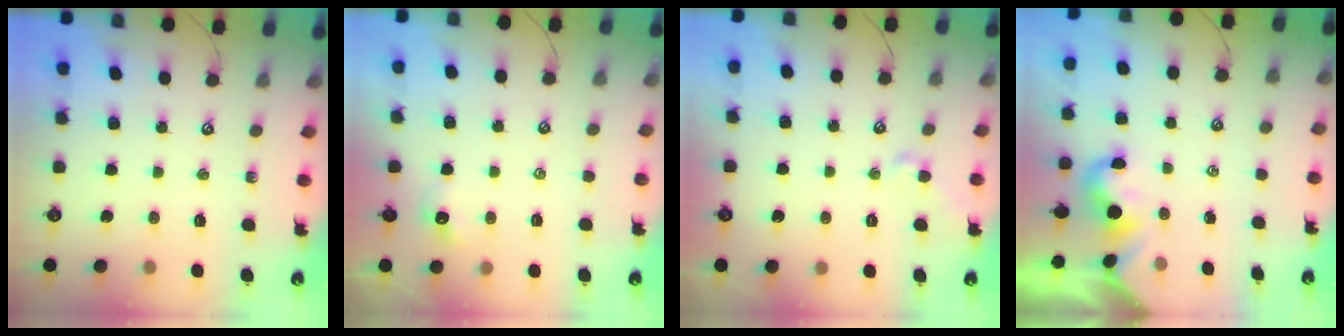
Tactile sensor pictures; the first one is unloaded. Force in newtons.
{"total": 0.7, "press": 0.3, "slide": 0.6}
{"total": 1.7, "press": 1.6, "slide": 0.7}
{"total": 1.2, "press": 1.2, "slide": 0.2}